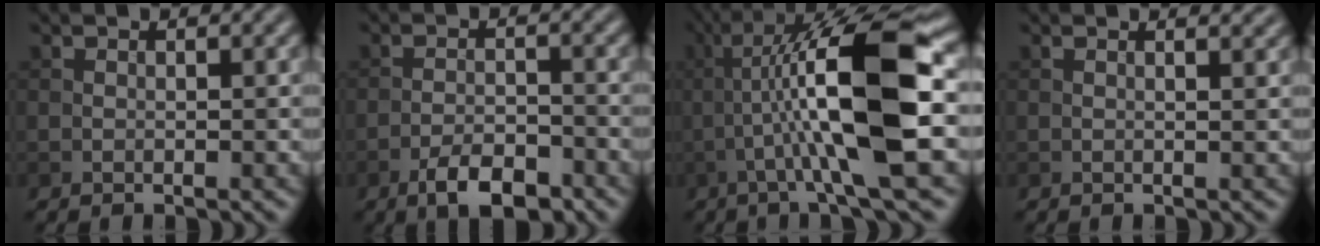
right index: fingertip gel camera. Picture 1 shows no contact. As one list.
[{"total": 4.4, "force": [-2.9, 1.6, 3.0], "torque": [-0.049, 0.000, -0.052]}, {"total": 12.0, "force": [-0.9, 2.0, 11.8], "torque": [-0.200, 0.027, -0.015]}, {"total": 2.4, "force": [1.6, 1.0, 1.6], "torque": [-0.006, 0.006, -0.006]}]